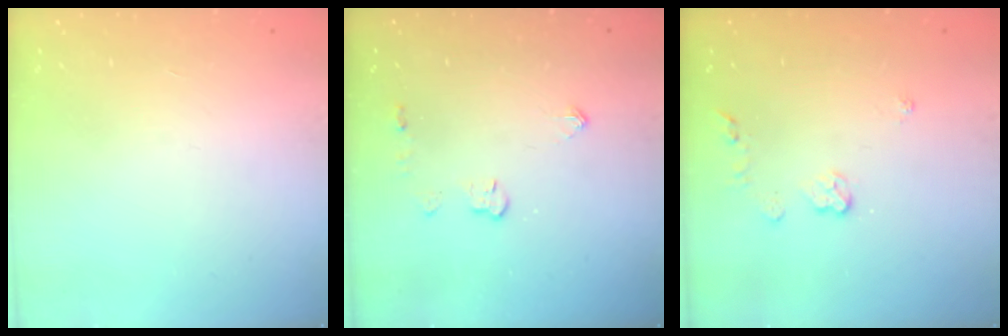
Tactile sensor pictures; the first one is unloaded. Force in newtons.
{"total": 4.0, "press": 4.0, "slide": 0.7}
{"total": 4.1, "press": 4.1, "slide": 0.6}